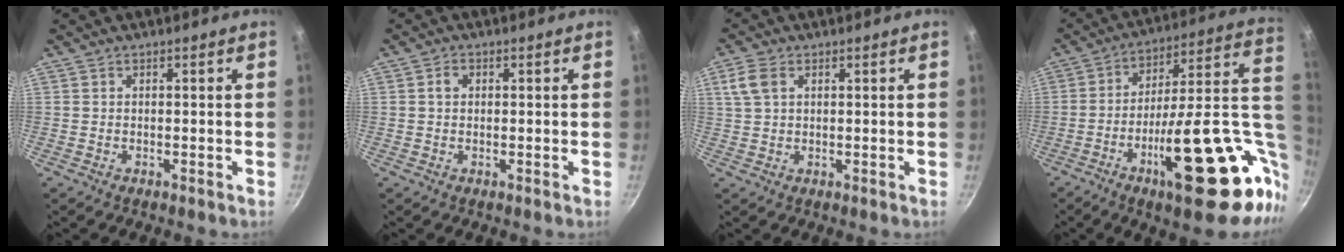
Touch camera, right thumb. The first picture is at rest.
{"total": 1.8, "force": [0.3, 1.4, 1.0], "torque": [-0.013, 0.005, 0.005]}
{"total": 4.9, "force": [1.8, 3.1, 3.3], "torque": [-0.068, 0.004, 0.034]}
{"total": 29.4, "force": [-6.5, 10.2, 26.8], "torque": [-0.345, 0.009, -0.092]}